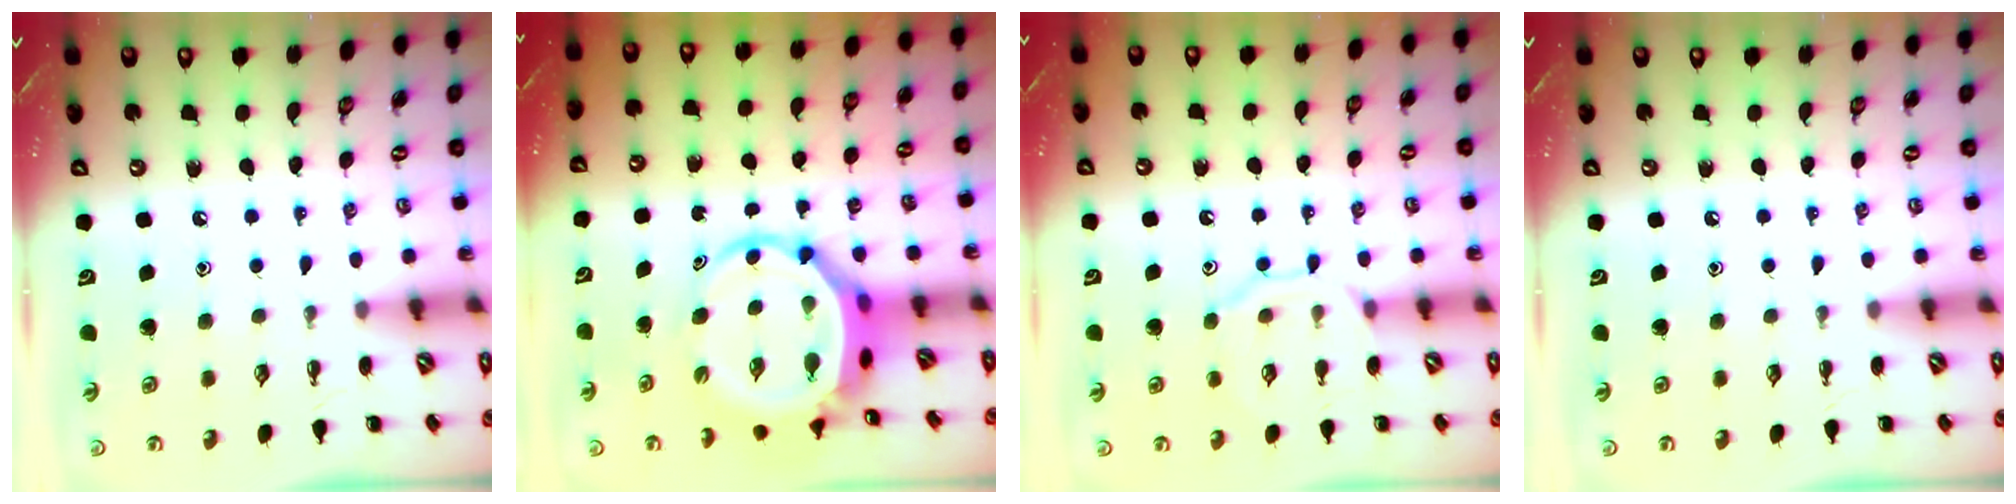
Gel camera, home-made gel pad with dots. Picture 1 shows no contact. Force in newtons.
{"total": 7.2, "press": 6.9, "slide": 2.1}
{"total": 9.5, "press": 9.5, "slide": 0.6}
{"total": 0.0}